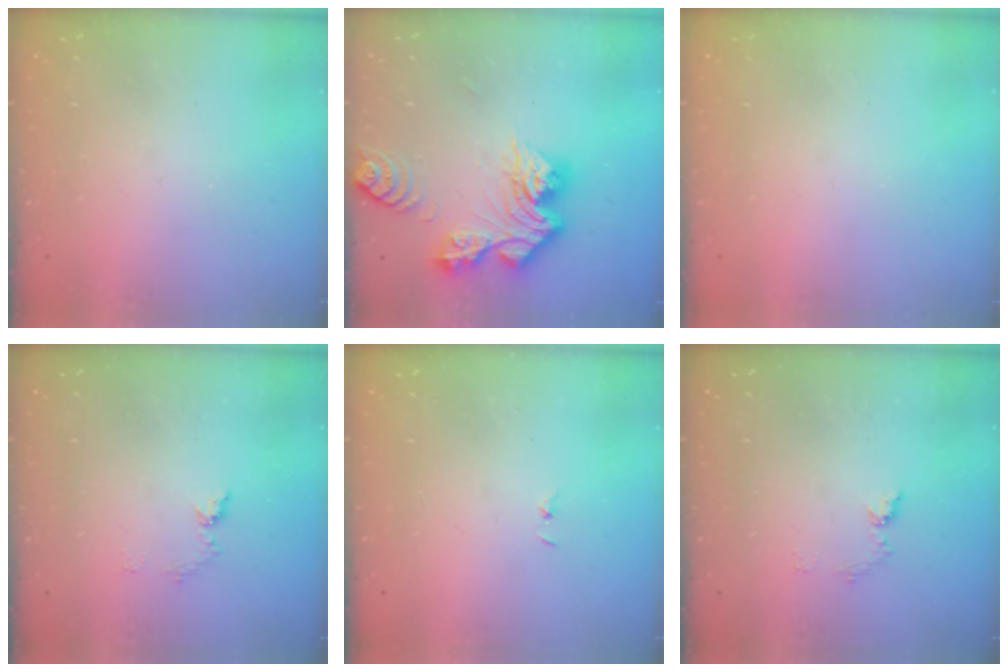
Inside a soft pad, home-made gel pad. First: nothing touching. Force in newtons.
{"total": 14.3, "press": 14.2, "slide": 1.5}
{"total": 0.0}
{"total": 6.4, "press": 6.4, "slide": 0.7}
{"total": 0.7, "press": 0.7, "slide": 0.1}
{"total": 6.4, "press": 6.4, "slide": 0.7}